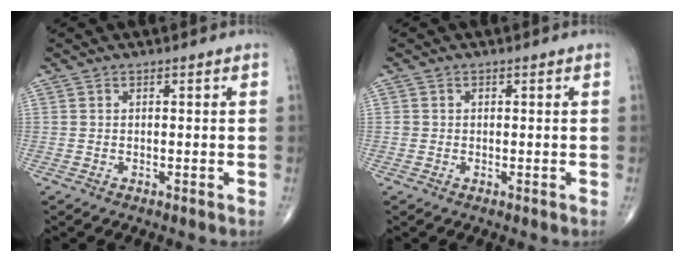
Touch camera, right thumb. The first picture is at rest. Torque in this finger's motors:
{"motor_torque": [0.11, 0.09, 0.43, 0.19, -0.02]}